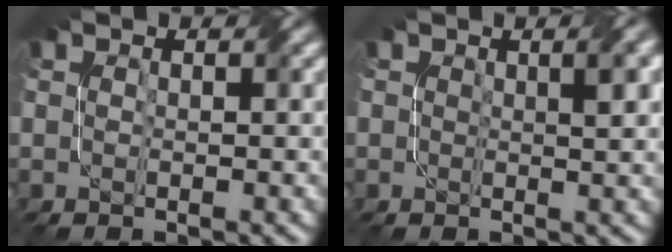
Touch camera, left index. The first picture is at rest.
{"total": 1.7, "force": [0.4, 0.4, 1.6], "torque": [-0.014, 0.008, 0.007]}